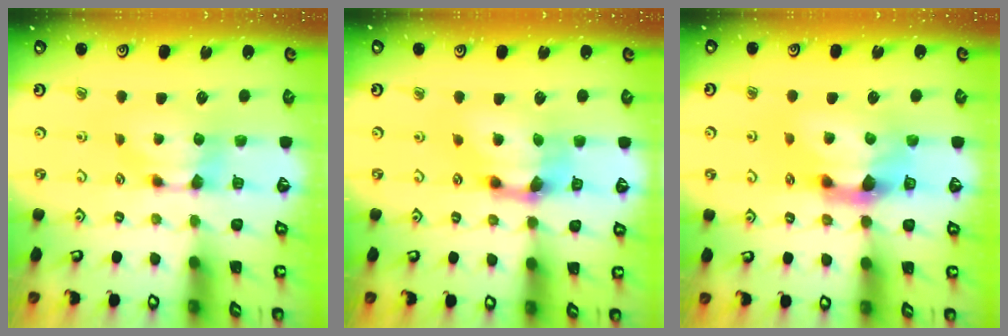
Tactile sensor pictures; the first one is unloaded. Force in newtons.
{"total": 4.8, "press": 4.3, "slide": 2.2}
{"total": 4.8, "press": 4.5, "slide": 1.7}